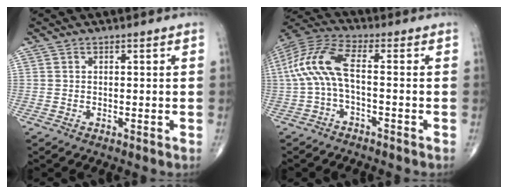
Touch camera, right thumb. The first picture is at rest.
{"total": 10.4, "force": [-0.8, 3.5, 9.7], "torque": [-0.228, 0.043, -0.021]}